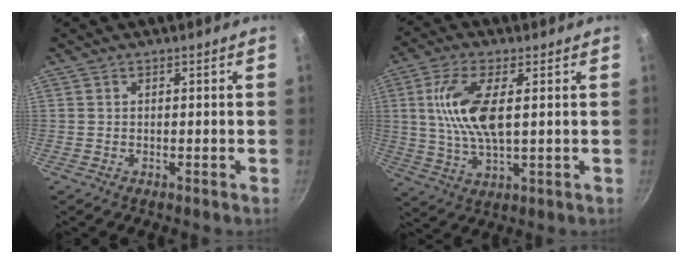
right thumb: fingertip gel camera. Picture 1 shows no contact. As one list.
[{"total": 11.6, "force": [2.1, 4.6, 10.4], "torque": [-0.210, -0.001, 0.040]}]